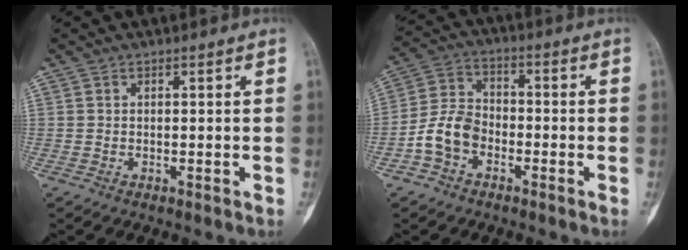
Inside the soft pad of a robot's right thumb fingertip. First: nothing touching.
{"total": 8.0, "force": [-3.3, 5.6, 4.5], "torque": [-0.082, 0.033, -0.072]}